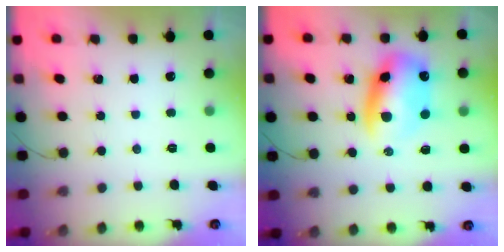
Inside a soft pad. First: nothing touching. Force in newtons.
{"total": 11.5, "press": 11.1, "slide": 2.9}